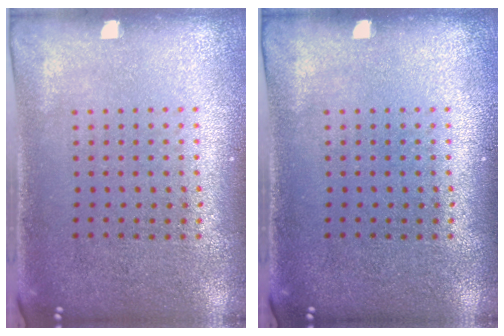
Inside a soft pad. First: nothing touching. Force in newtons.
{"total": 0.0}